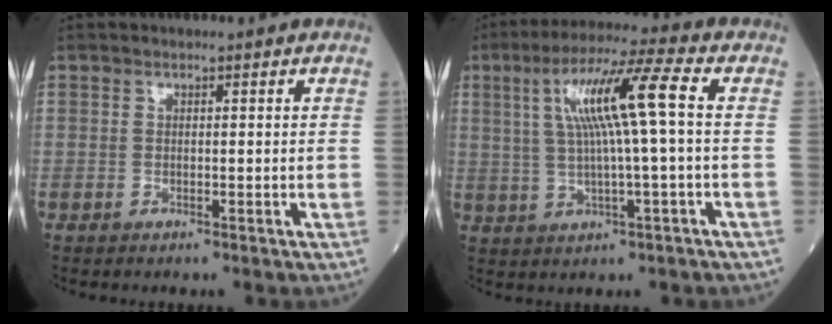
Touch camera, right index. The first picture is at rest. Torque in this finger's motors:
{"motor_torque": [1.39, 0.19, 0.42, 0.21]}